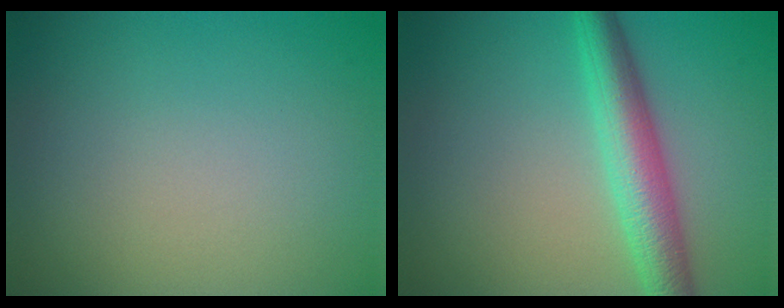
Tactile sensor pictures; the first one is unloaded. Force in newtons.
{"total": 5.0, "press": 5.0, "slide": 0.0}